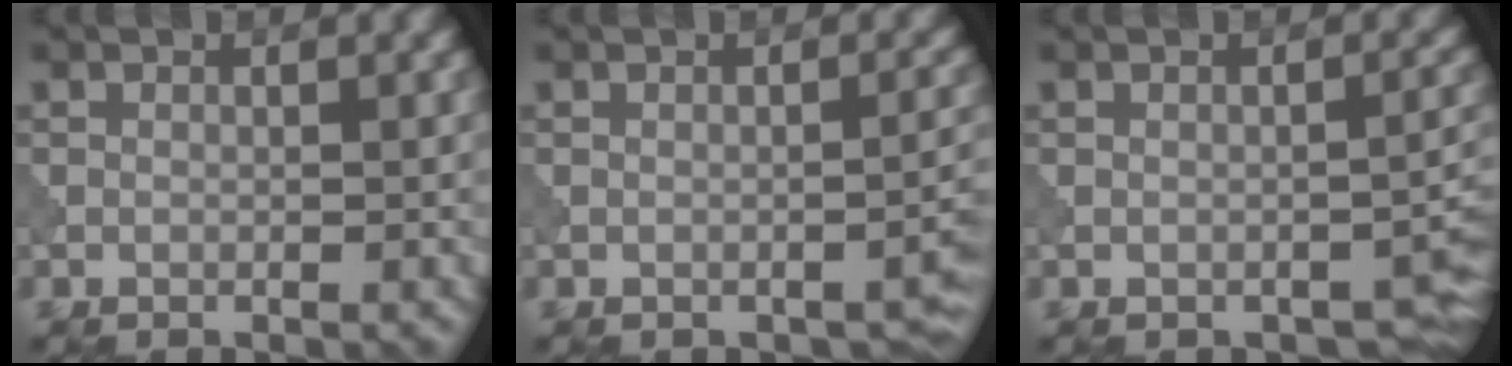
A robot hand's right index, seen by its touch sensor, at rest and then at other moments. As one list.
[{"total": 2.1, "force": [-1.4, 0.7, 1.4], "torque": [-0.016, 0.001, -0.020]}, {"total": 2.5, "force": [-1.5, 1.1, 1.6], "torque": [-0.016, -0.002, -0.016]}]